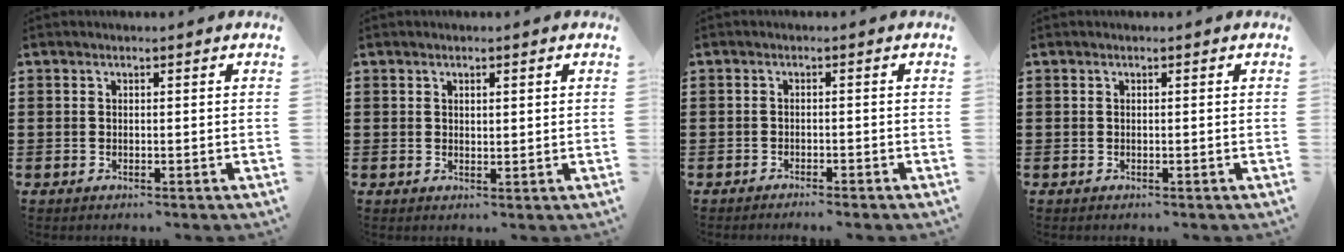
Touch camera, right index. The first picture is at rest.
{"total": 0.9, "force": [0.6, 0.3, 0.5], "torque": [-0.010, 0.004, 0.011]}
{"total": 1.2, "force": [-1.2, 0.0, 0.1], "torque": [-0.004, 0.002, -0.024]}
{"total": 0.0}